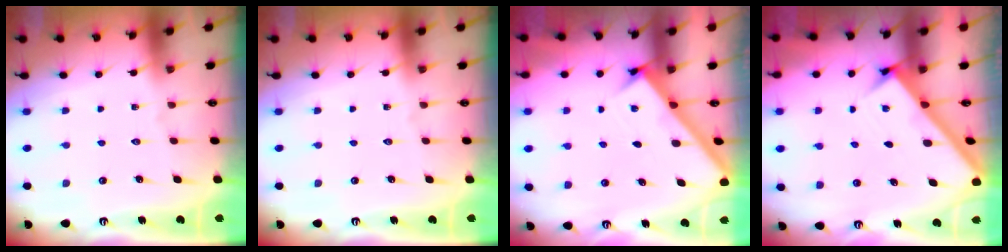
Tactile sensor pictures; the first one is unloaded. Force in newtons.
{"total": 0.0}
{"total": 2.2, "press": 2.2, "slide": 0.2}
{"total": 2.4, "press": 2.4, "slide": 0.2}